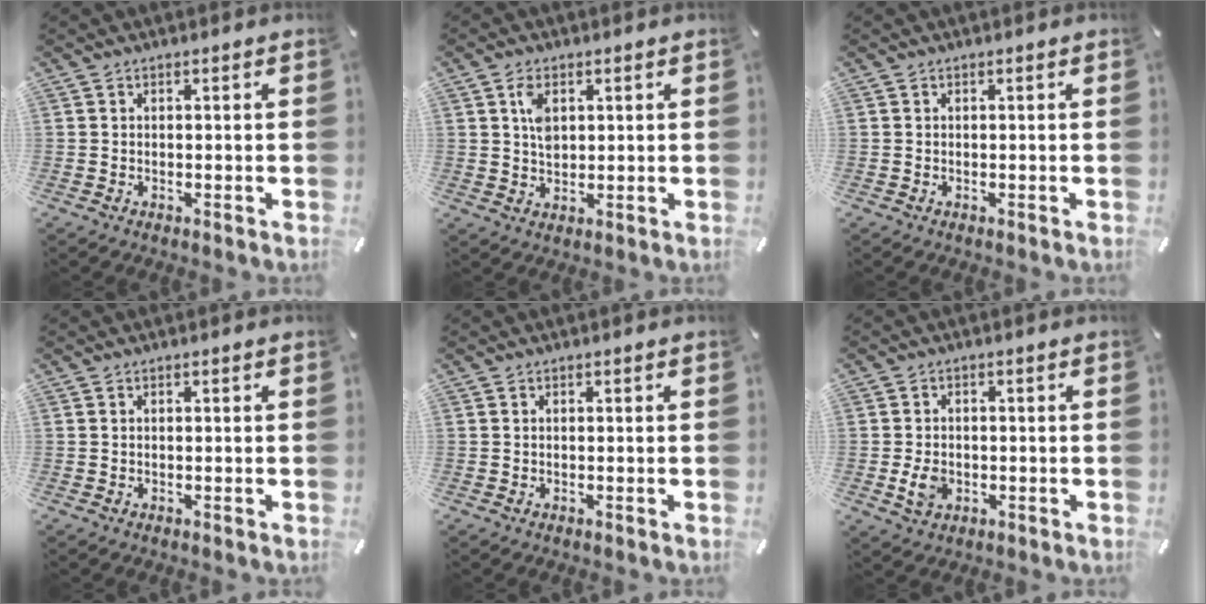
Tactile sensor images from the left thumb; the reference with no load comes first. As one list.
[{"total": 4.5, "force": [1.5, 3.0, 3.1], "torque": [-0.053, -0.001, 0.024]}, {"total": 0.0}, {"total": 0.0}, {"total": 0.0}, {"total": 4.4, "force": [-0.9, 3.3, 2.8], "torque": [-0.061, -0.005, -0.021]}]